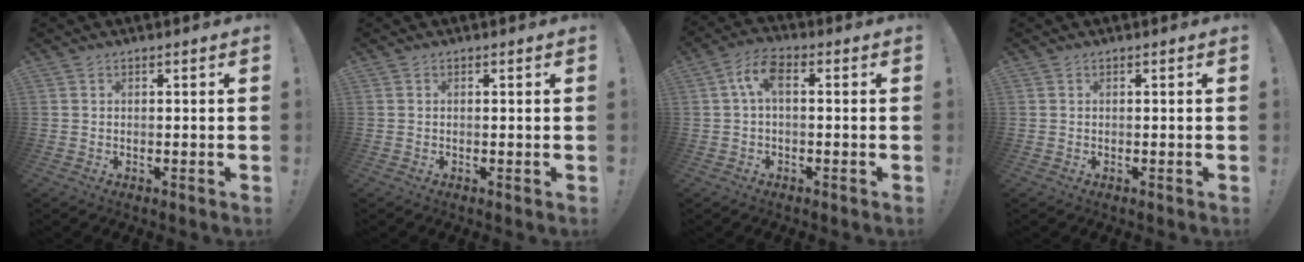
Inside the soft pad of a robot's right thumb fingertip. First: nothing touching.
{"total": 0.0}
{"total": 6.4, "force": [1.0, 2.7, 5.8], "torque": [-0.120, 0.001, 0.018]}
{"total": 0.0}